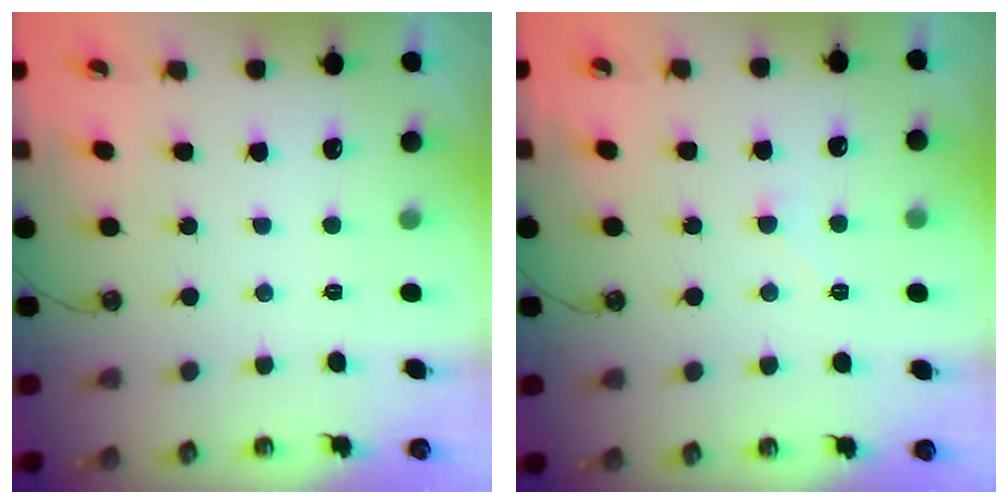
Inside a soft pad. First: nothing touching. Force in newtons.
{"total": 3.3, "press": 3.3, "slide": 0.4}